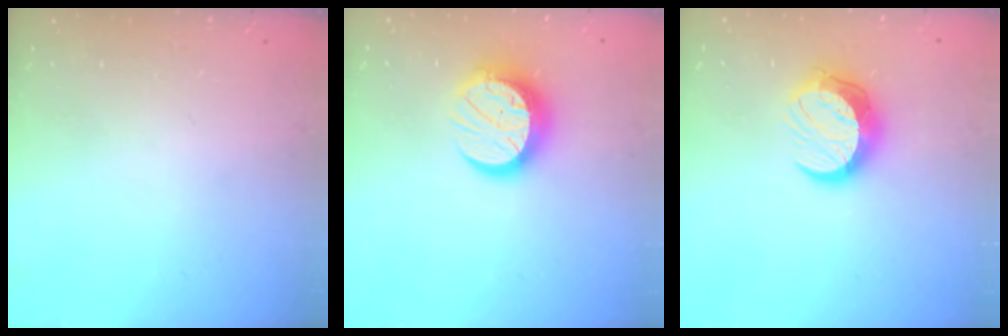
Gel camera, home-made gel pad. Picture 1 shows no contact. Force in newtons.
{"total": 12.8, "press": 12.8, "slide": 1.1}
{"total": 11.5, "press": 11.5, "slide": 0.9}